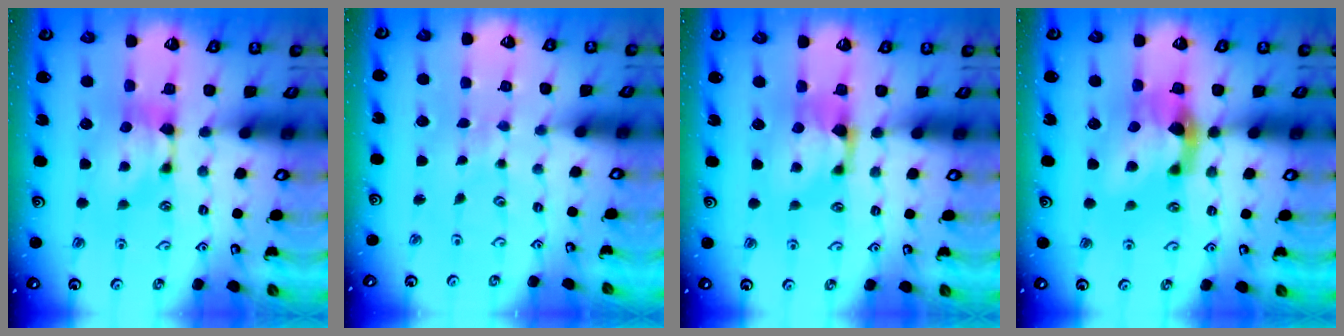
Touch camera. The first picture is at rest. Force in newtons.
{"total": 4.9, "press": 4.9, "slide": 0.3}
{"total": 0.9, "press": 0.4, "slide": 0.7}
{"total": 4.1, "press": 3.8, "slide": 1.6}